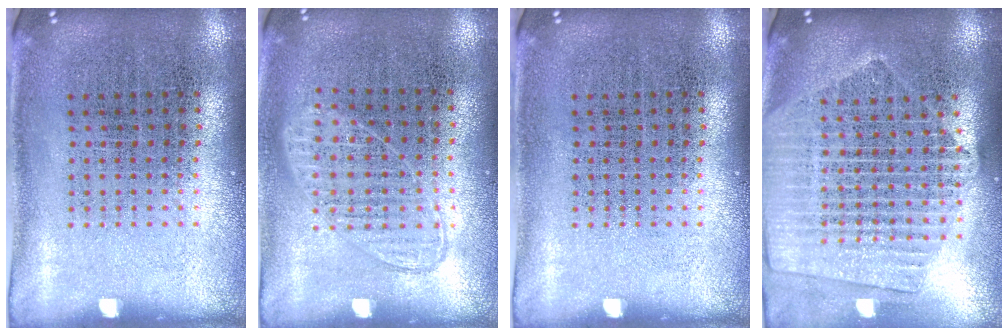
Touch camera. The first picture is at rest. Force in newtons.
{"total": 0.8, "press": 0.8, "slide": 0.2}
{"total": 0.0}
{"total": 2.3, "press": 2.1, "slide": 1.1}